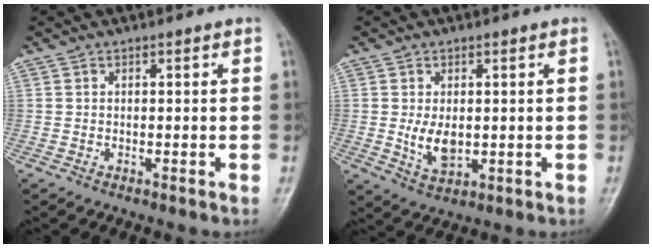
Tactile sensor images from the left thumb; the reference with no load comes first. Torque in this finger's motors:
{"motor_torque": [0.87, 1.10, 0.60, -0.10, 0.06]}